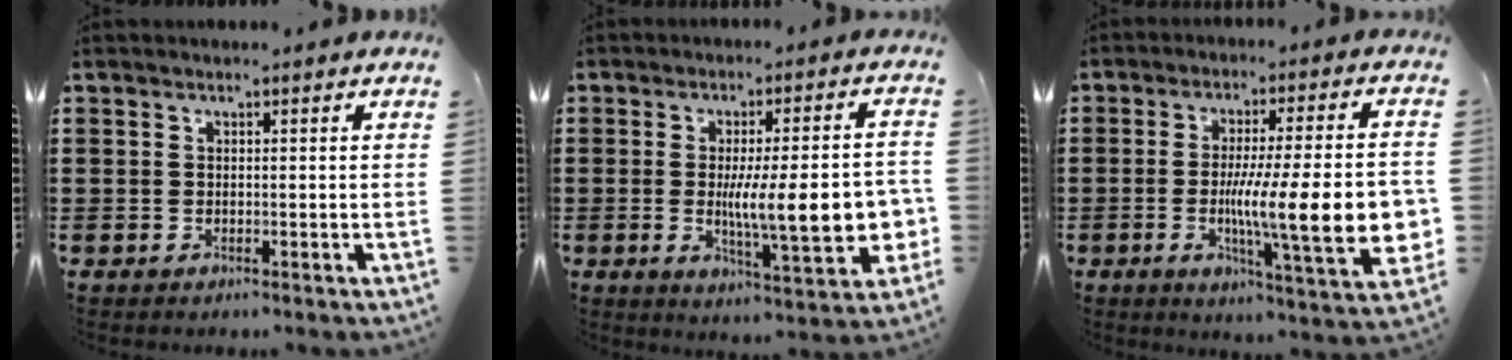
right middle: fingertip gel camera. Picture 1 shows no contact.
{"total": 12.3, "force": [-1.3, 3.0, 11.9], "torque": [-0.177, -0.014, -0.017]}
{"total": 14.7, "force": [-2.7, 2.5, 14.2], "torque": [-0.244, -0.020, -0.049]}